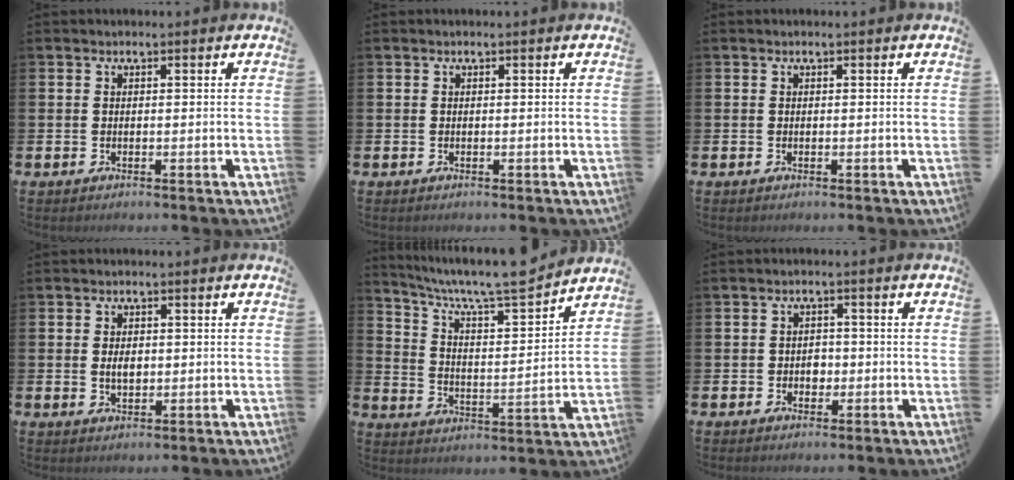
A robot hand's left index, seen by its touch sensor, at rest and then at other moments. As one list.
[{"total": 0.0}, {"total": 0.0}, {"total": 2.3, "force": [0.2, 1.4, 1.8], "torque": [-0.017, -0.001, -0.003]}, {"total": 8.6, "force": [7.8, 0.9, 3.6], "torque": [-0.095, -0.058, 0.130]}, {"total": 2.1, "force": [-0.3, 1.9, 0.9], "torque": [-0.009, 0.003, -0.012]}]